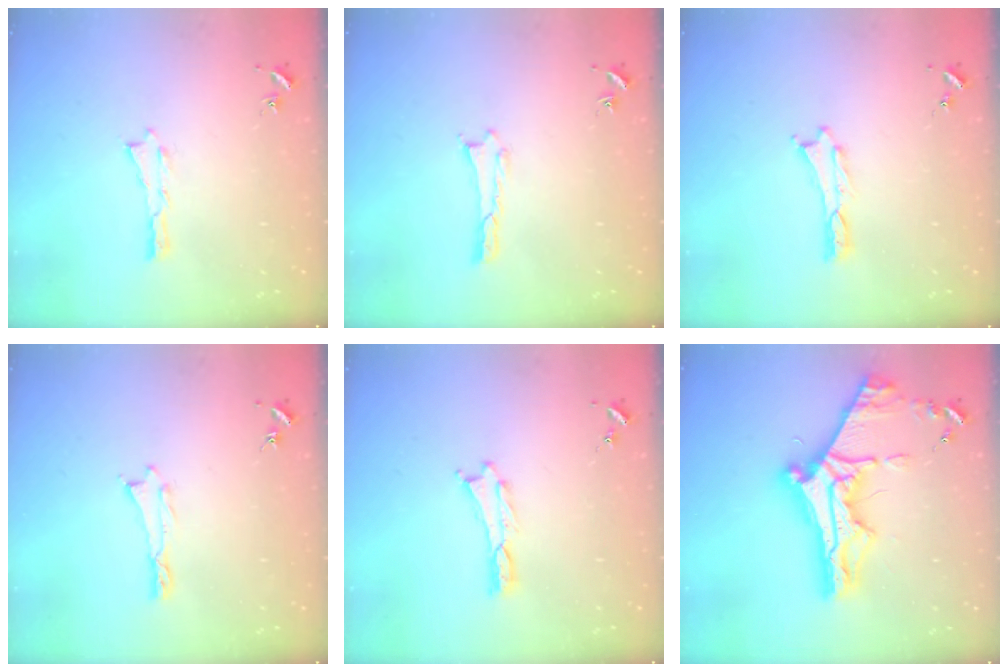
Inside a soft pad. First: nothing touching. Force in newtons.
{"total": 0.0}
{"total": 0.0}
{"total": 0.0}
{"total": 0.0}
{"total": 11.1, "press": 11.1, "slide": 1.1}